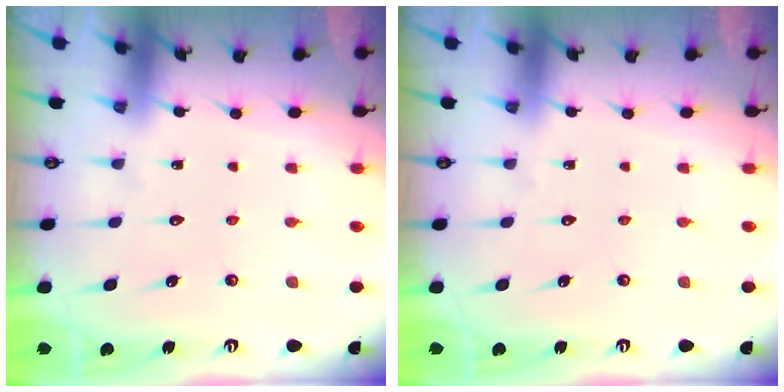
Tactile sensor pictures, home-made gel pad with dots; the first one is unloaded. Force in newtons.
{"total": 0.0}